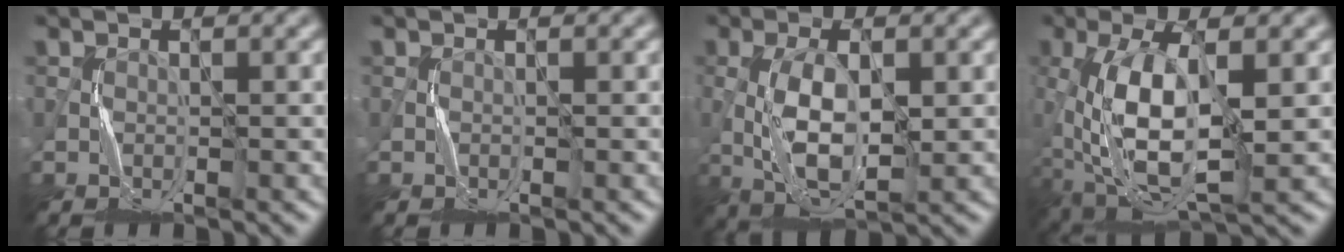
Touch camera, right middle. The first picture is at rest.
{"total": 0.0}
{"total": 6.3, "force": [-0.4, 2.5, 5.7], "torque": [-0.120, 0.001, -0.004]}
{"total": 10.3, "force": [-0.3, 4.5, 9.2], "torque": [-0.190, -0.003, -0.006]}